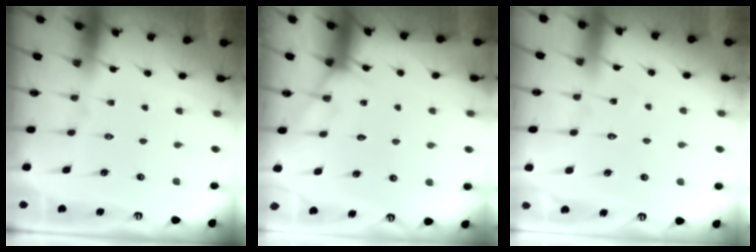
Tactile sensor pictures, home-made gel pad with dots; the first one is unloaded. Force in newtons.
{"total": 4.9, "press": 4.9, "slide": 0.3}
{"total": 5.3, "press": 5.3, "slide": 0.5}